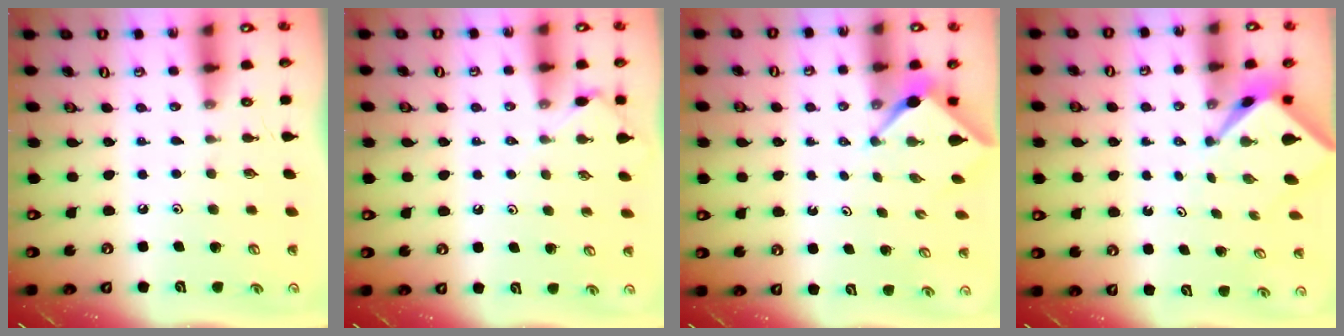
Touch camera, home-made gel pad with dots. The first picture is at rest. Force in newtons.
{"total": 4.8, "press": 4.7, "slide": 0.4}
{"total": 2.6, "press": 2.6, "slide": 0.3}
{"total": 2.5, "press": 2.5, "slide": 0.2}